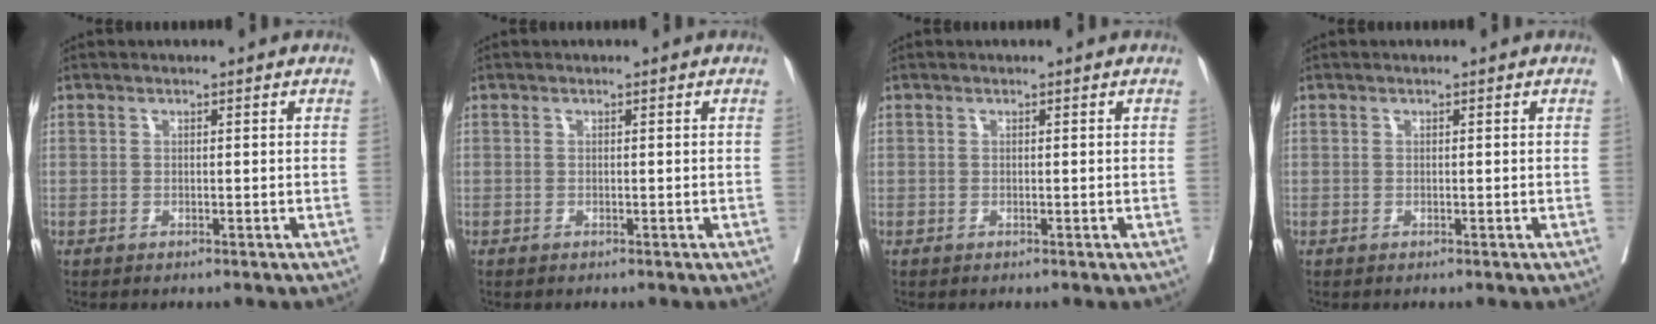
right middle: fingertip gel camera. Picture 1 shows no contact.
{"total": 0.0}
{"total": 0.0}
{"total": 0.0}